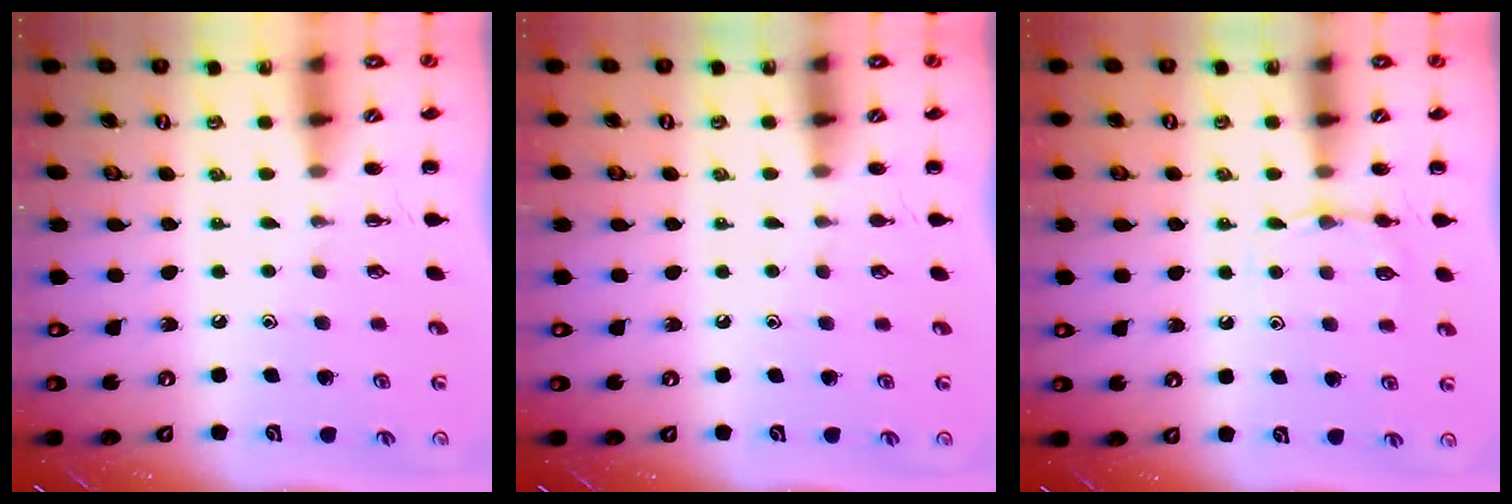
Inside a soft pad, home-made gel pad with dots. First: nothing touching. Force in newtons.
{"total": 0.0}
{"total": 4.9, "press": 4.7, "slide": 1.5}